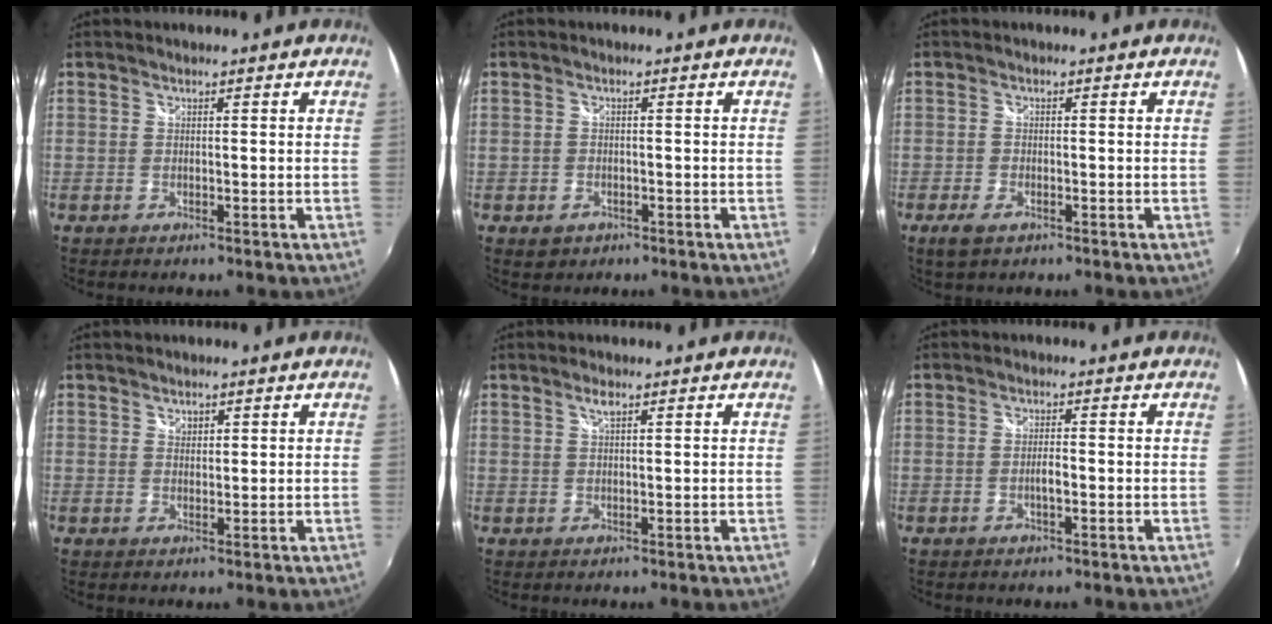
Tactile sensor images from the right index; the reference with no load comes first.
{"total": 2.5, "force": [-1.4, 1.6, 1.3], "torque": [-0.026, -0.002, -0.020]}
{"total": 3.2, "force": [-1.9, 1.3, 2.2], "torque": [-0.052, -0.007, -0.036]}
{"total": 1.3, "force": [0.8, 1.0, 0.3], "torque": [-0.001, 0.003, 0.012]}
{"total": 1.5, "force": [0.9, 0.0, 1.2], "torque": [-0.022, 0.003, 0.016]}
{"total": 1.7, "force": [-0.6, 0.3, 1.6], "torque": [-0.031, 0.001, -0.012]}